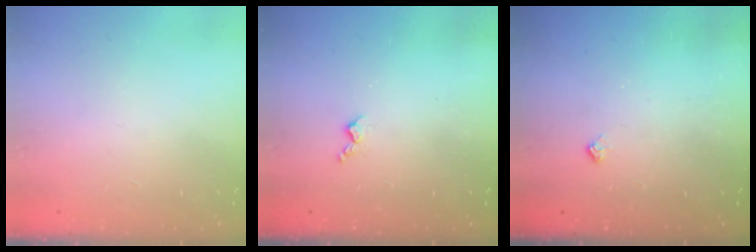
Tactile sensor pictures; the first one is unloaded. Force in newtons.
{"total": 3.3, "press": 3.2, "slide": 0.6}
{"total": 5.7, "press": 5.6, "slide": 0.8}